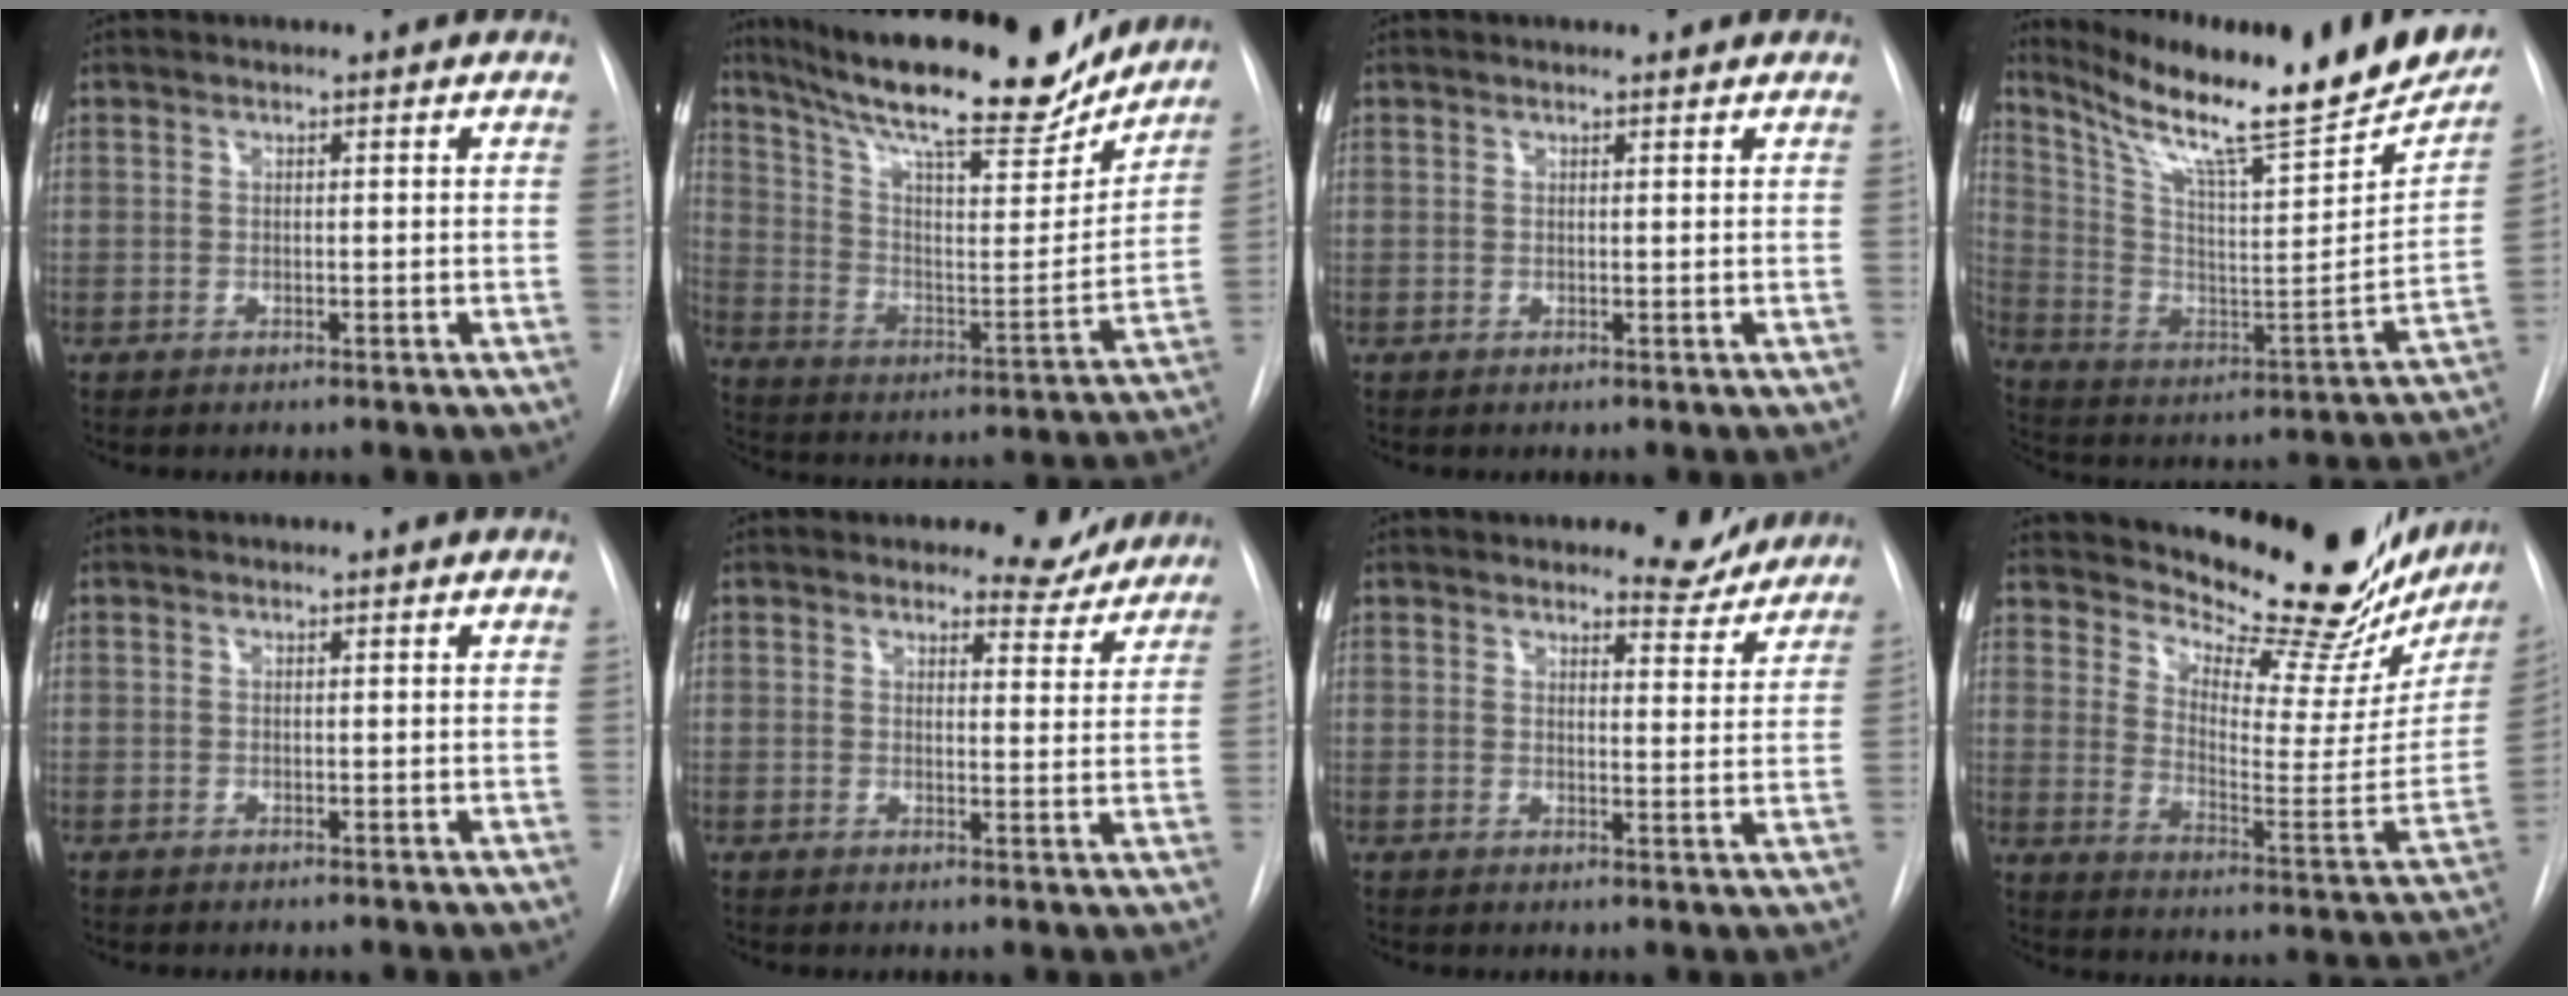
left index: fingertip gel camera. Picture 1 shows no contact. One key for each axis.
{"total": 23.9, "fx": 20.4, "fy": 4.5, "fz": 11.6, "tx": -0.199, "ty": -0.019, "tz": 0.309}
{"total": 1.6, "fx": 1.5, "fy": 0.3, "fz": 0.5, "tx": -0.010, "ty": 0.010, "tz": 0.019}
{"total": 28.5, "fx": 23.0, "fy": 3.7, "fz": 16.4, "tx": -0.273, "ty": -0.048, "tz": 0.335}
{"total": 0.0}
{"total": 5.4, "fx": 5.1, "fy": 2.0, "fz": 0.2, "tx": 0.011, "ty": -0.020, "tz": 0.052}
{"total": 5.7, "fx": 5.4, "fy": 1.7, "fz": 0.7, "tx": 0.001, "ty": -0.020, "tz": 0.061}
{"total": 25.1, "fx": 22.2, "fy": 5.2, "fz": 10.5, "tx": -0.166, "ty": -0.094, "tz": 0.285}